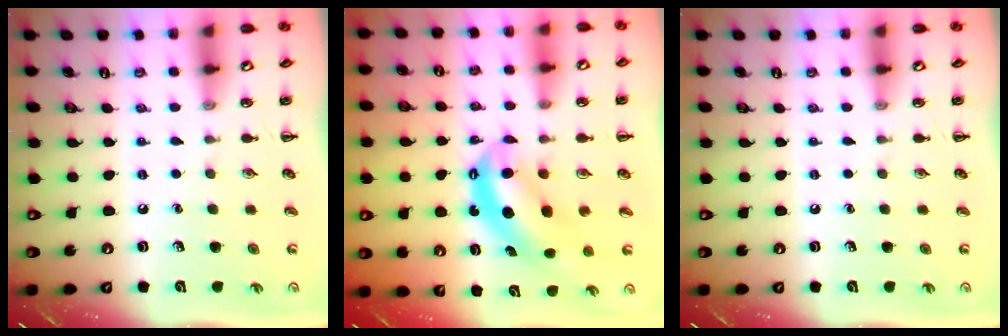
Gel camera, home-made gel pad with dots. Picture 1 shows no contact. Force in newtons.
{"total": 7.7, "press": 7.6, "slide": 1.5}
{"total": 0.0}